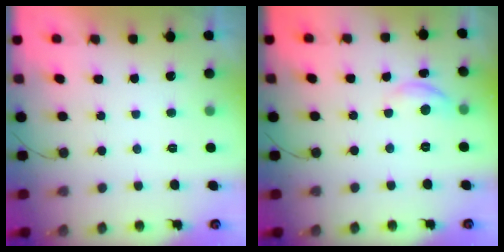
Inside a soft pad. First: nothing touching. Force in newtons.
{"total": 5.5, "press": 5.5, "slide": 0.7}